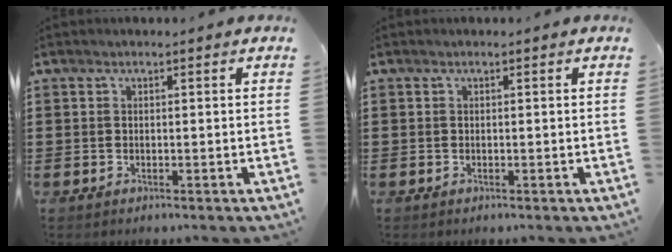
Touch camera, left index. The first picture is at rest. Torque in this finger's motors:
{"motor_torque": [0.00, 0.01, -0.02, 0.00]}